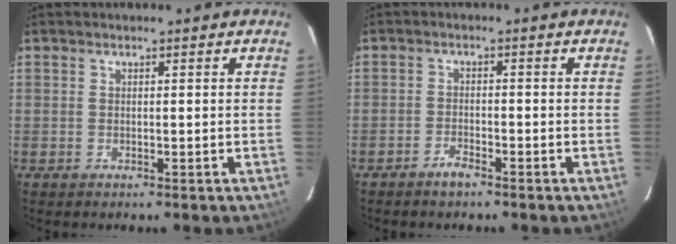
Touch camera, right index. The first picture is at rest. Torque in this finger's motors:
{"motor_torque": [0.06, -0.11, 0.04, 0.01]}